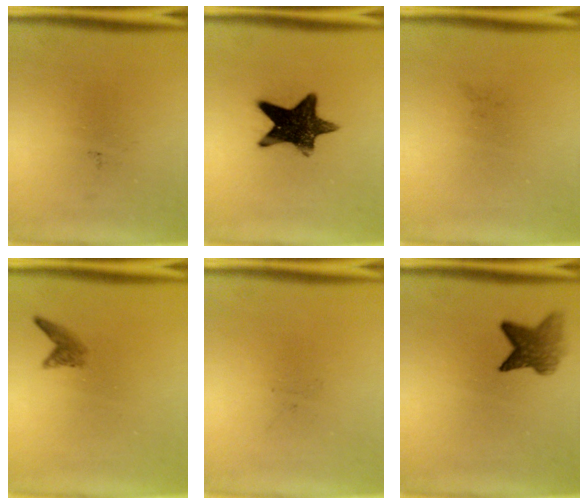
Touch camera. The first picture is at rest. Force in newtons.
{"total": 13.3}
{"total": 0.0}
{"total": 1.5}
{"total": 0.0}
{"total": 5.0}